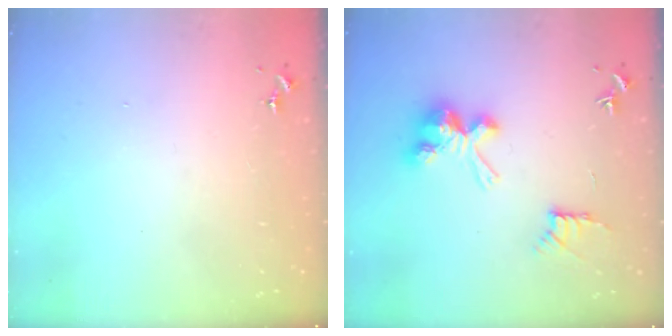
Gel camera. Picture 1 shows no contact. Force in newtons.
{"total": 10.8, "press": 10.8, "slide": 0.6}